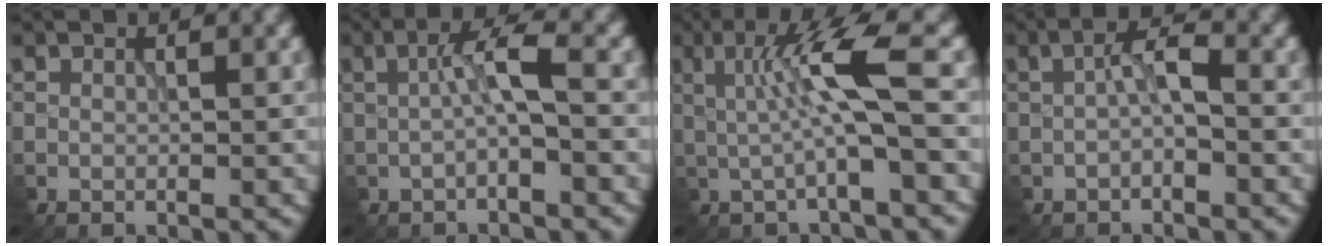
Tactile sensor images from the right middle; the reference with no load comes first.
{"total": 3.2, "force": [-0.1, 0.5, 3.1], "torque": [-0.056, 0.008, -0.005]}
{"total": 5.4, "force": [0.1, 0.5, 5.4], "torque": [-0.108, 0.005, 0.003]}
{"total": 2.6, "force": [-0.5, 0.8, 2.4], "torque": [-0.047, 0.008, -0.012]}